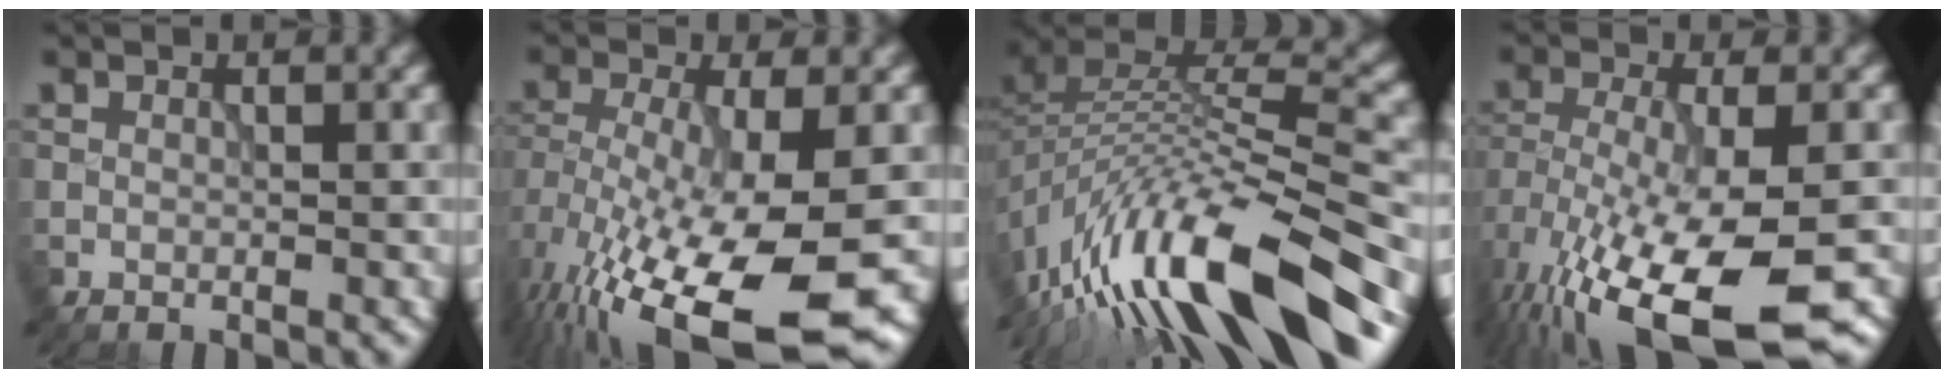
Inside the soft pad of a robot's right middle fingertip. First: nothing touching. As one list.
[{"total": 15.0, "force": [-7.1, 5.2, 12.2], "torque": [-0.252, -0.038, -0.102]}, {"total": 15.1, "force": [-9.5, 4.6, 10.8], "torque": [-0.216, 0.011, -0.156]}, {"total": 14.2, "force": [-7.9, 4.8, 10.7], "torque": [-0.229, -0.049, -0.110]}]